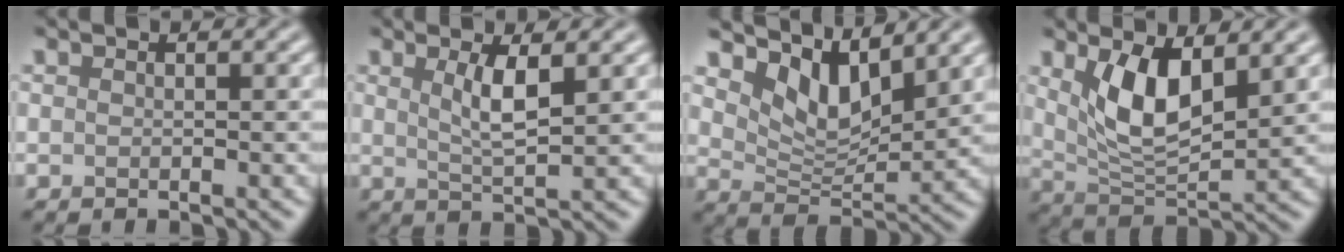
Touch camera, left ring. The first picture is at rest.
{"total": 3.3, "force": [1.1, 0.8, 3.0], "torque": [-0.054, -0.004, 0.022]}
{"total": 5.5, "force": [3.8, 2.2, 3.2], "torque": [-0.067, -0.011, 0.064]}
{"total": 6.1, "force": [2.1, 2.6, 5.2], "torque": [-0.103, -0.009, 0.043]}